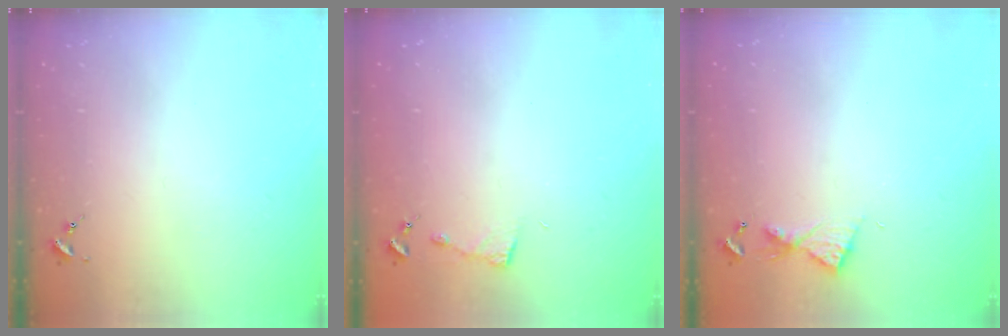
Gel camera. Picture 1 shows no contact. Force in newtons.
{"total": 2.9, "press": 2.9, "slide": 0.4}
{"total": 6.7, "press": 6.6, "slide": 0.6}